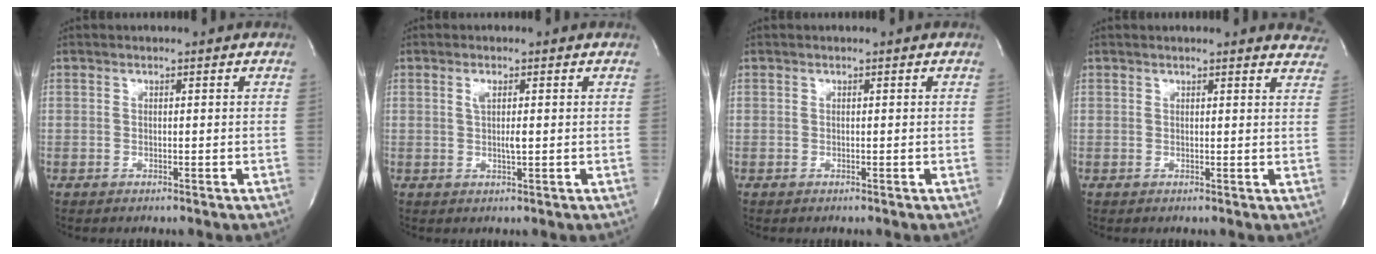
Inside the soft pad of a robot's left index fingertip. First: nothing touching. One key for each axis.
{"total": 2.2, "fx": 0.3, "fy": 0.3, "fz": 2.2, "tx": -0.046, "ty": -0.002, "tz": 0.006}
{"total": 0.0}
{"total": 9.5, "fx": 9.2, "fy": 1.7, "fz": 1.9, "tx": 0.003, "ty": -0.020, "tz": 0.071}